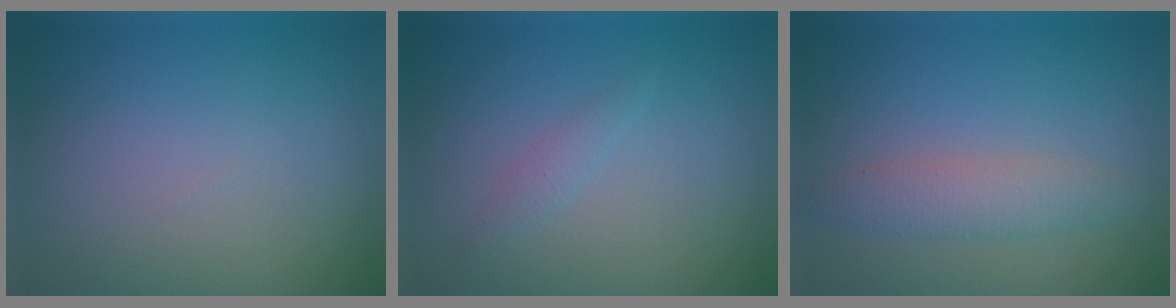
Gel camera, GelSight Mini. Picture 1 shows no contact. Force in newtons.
{"total": 0.9, "press": 0.9, "slide": 0.0}
{"total": 2.4, "press": 2.4, "slide": 0.1}